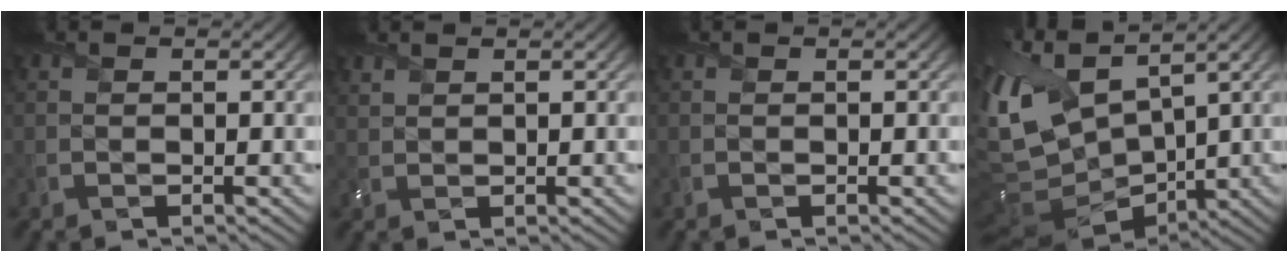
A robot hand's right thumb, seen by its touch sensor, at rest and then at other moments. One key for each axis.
{"total": 1.2, "fx": 1.1, "fy": 0.3, "fz": 0.3, "tx": -0.017, "ty": 0.003, "tz": 0.030}
{"total": 0.0}
{"total": 12.3, "fx": 4.0, "fy": 6.6, "fz": 9.5, "tx": -0.259, "ty": 0.003, "tz": 0.088}